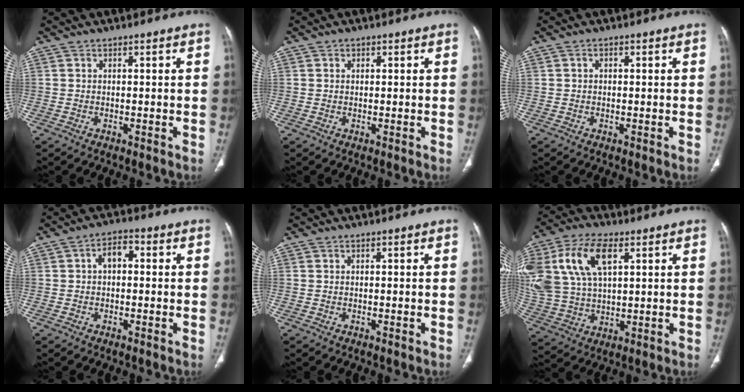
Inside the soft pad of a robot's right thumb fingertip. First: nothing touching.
{"total": 1.0, "force": [0.4, 0.9, 0.2], "torque": [0.008, 0.000, 0.003]}
{"total": 0.6, "force": [0.1, 0.4, 0.4], "torque": [-0.002, 0.002, 0.000]}
{"total": 4.2, "force": [0.3, 2.7, 3.2], "torque": [-0.042, 0.017, -0.004]}
{"total": 0.0}
{"total": 19.3, "force": [6.5, 10.9, 14.5], "torque": [-0.319, 0.005, 0.125]}